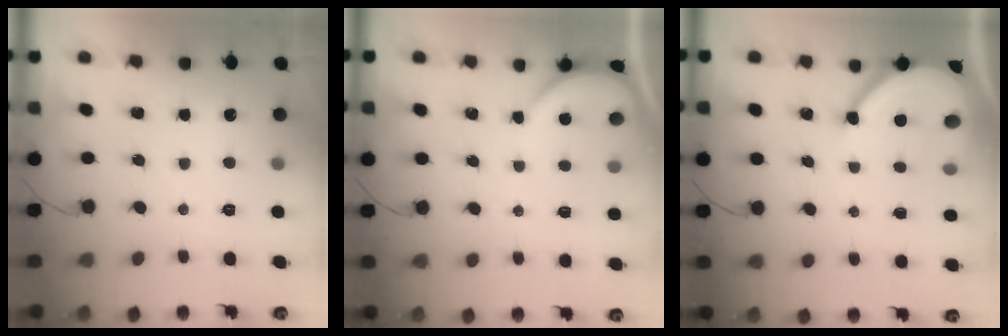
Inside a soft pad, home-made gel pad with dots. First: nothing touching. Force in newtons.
{"total": 2.4, "press": 2.4, "slide": 0.2}
{"total": 9.3, "press": 9.3, "slide": 0.8}